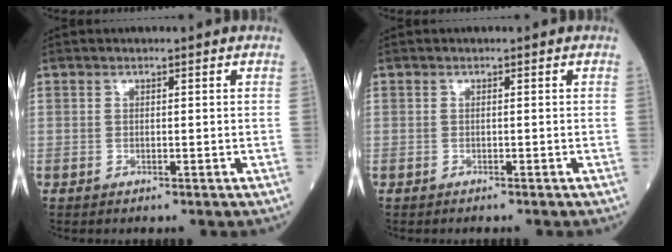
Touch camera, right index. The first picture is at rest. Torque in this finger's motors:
{"motor_torque": [0.08, -0.17, -0.03, 0.01]}